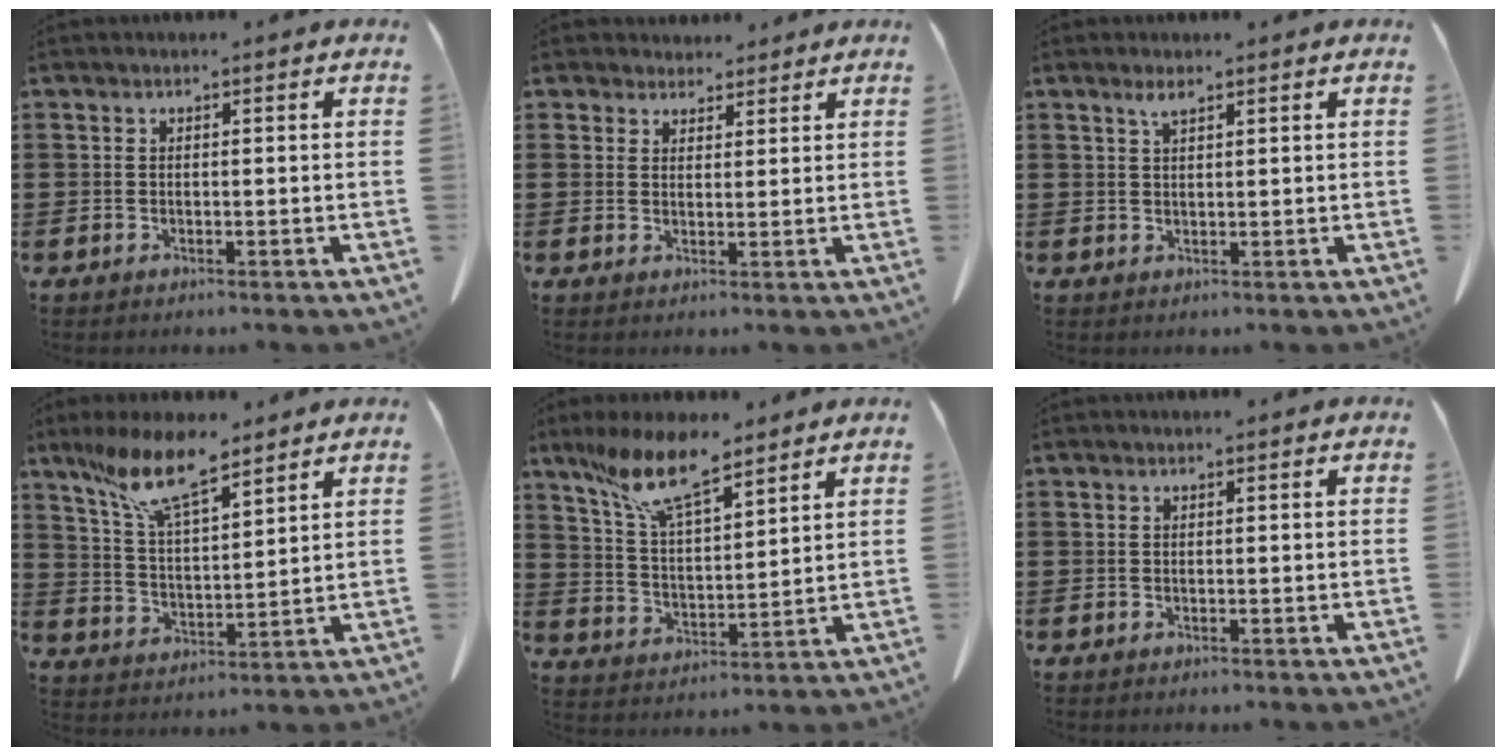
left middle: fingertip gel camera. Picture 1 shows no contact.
{"total": 3.5, "force": [3.2, 1.5, 0.2], "torque": [-0.007, -0.006, 0.060]}
{"total": 1.8, "force": [1.2, 0.3, 1.2], "torque": [-0.027, -0.001, 0.023]}
{"total": 10.7, "force": [8.1, 2.8, 6.4], "torque": [-0.146, -0.018, 0.150]}
{"total": 11.1, "force": [8.3, 3.1, 6.7], "torque": [-0.153, -0.018, 0.153]}
{"total": 0.0}